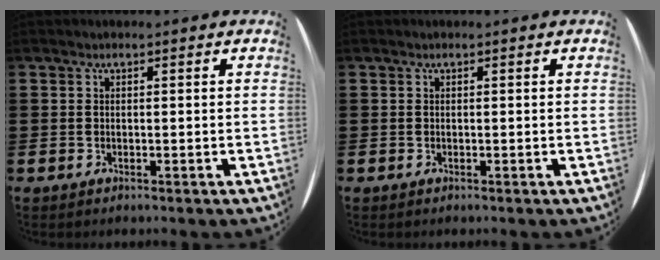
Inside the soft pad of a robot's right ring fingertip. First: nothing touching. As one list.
[{"total": 0.0}]